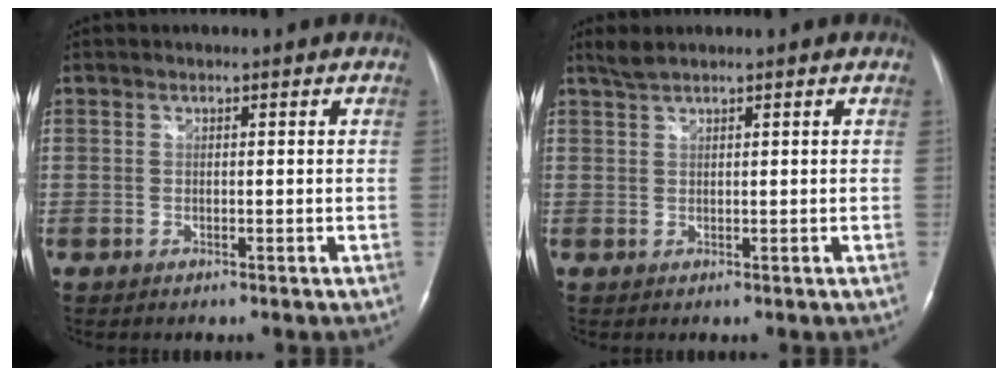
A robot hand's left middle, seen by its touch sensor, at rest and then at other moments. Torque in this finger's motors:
{"motor_torque": [0.17, -0.04, -0.07, 0.00]}